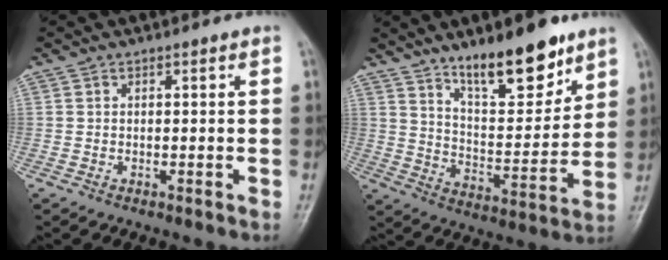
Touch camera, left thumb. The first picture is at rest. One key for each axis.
{"total": 15.5, "fx": 11.1, "fy": 5.1, "fz": 9.5, "tx": -0.112, "ty": -0.080, "tz": 0.190}